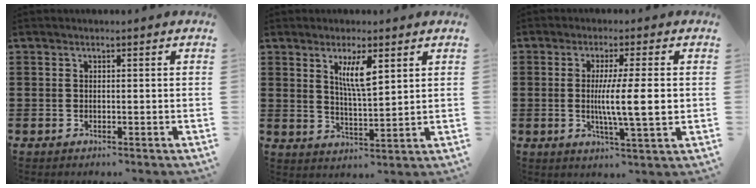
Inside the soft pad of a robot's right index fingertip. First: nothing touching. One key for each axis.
{"total": 5.6, "fx": 2.6, "fy": 1.5, "fz": 4.7, "tx": -0.093, "ty": 0.001, "tz": 0.043}
{"total": 8.2, "fx": 0.1, "fy": 0.7, "fz": 8.2, "tx": -0.137, "ty": -0.006, "tz": -0.003}